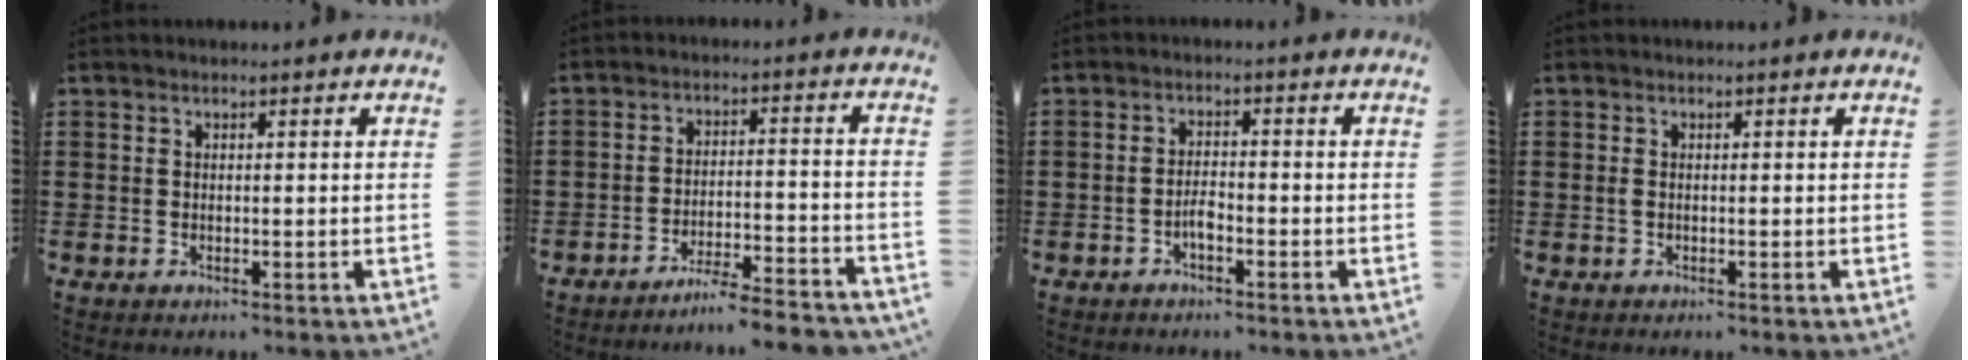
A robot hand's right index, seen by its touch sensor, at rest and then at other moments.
{"total": 5.5, "force": [-5.2, -0.6, 1.8], "torque": [-0.028, -0.009, -0.101]}
{"total": 2.4, "force": [-1.4, 0.8, 1.8], "torque": [-0.034, 0.005, -0.027]}
{"total": 0.5, "force": [-0.1, 0.2, 0.5], "torque": [-0.012, -0.002, -0.002]}